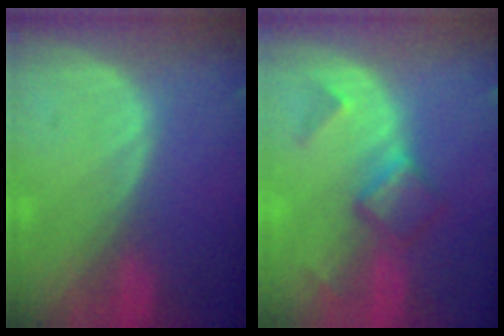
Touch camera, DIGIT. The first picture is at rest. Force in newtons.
{"total": 4.7, "press": 4.7, "slide": 0.4}